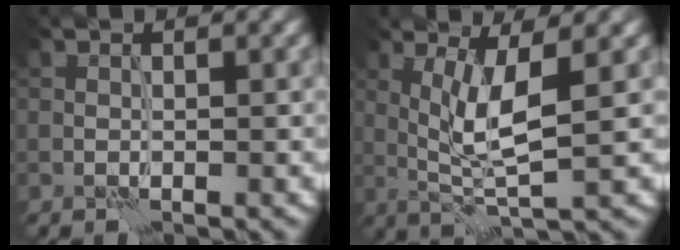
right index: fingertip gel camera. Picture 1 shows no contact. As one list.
[{"total": 4.9, "force": [0.9, 0.8, 4.8], "torque": [-0.101, -0.005, 0.023]}]